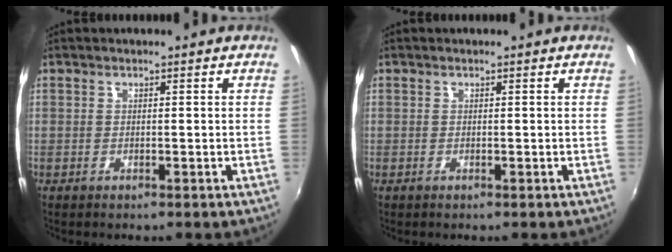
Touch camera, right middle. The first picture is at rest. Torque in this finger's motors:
{"motor_torque": [-0.25, -0.08, -0.02, 0.01]}